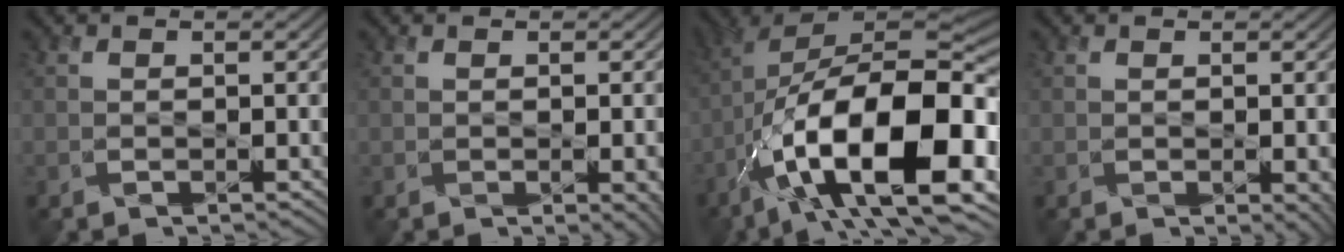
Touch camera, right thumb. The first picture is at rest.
{"total": 3.4, "force": [-0.9, 1.2, 3.0], "torque": [-0.032, -0.008, 0.002]}
{"total": 19.2, "force": [-6.5, 8.3, 16.1], "torque": [-0.270, -0.009, -0.106]}
{"total": 2.6, "force": [-0.6, 0.8, 2.4], "torque": [-0.029, -0.007, 0.002]}